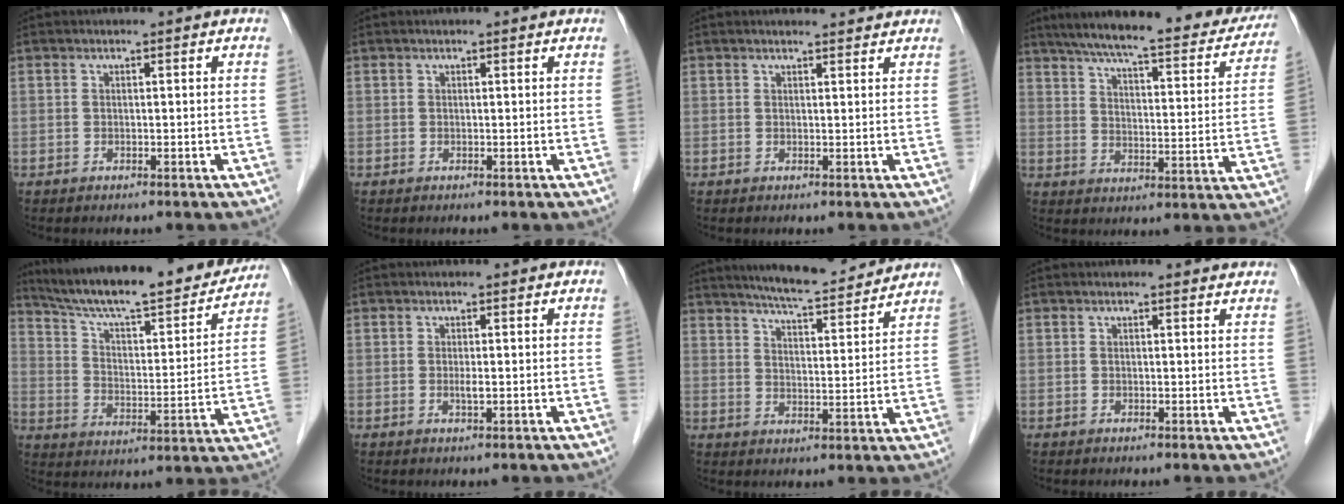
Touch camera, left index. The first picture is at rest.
{"total": 0.0}
{"total": 3.1, "force": [3.0, 0.4, 0.5], "torque": [-0.013, 0.005, 0.032]}
{"total": 26.4, "force": [22.4, 4.8, 13.1], "torque": [-0.195, -0.017, 0.282]}
{"total": 24.8, "force": [21.7, 4.0, 11.2], "torque": [-0.178, -0.016, 0.305]}
{"total": 1.0, "force": [0.0, 0.1, 1.0], "torque": [-0.023, -0.004, -0.001]}
{"total": 12.7, "force": [11.8, 1.3, 4.8], "torque": [-0.075, 0.004, 0.165]}
{"total": 2.2, "force": [2.2, 0.5, 0.4], "torque": [-0.009, -0.001, 0.013]}